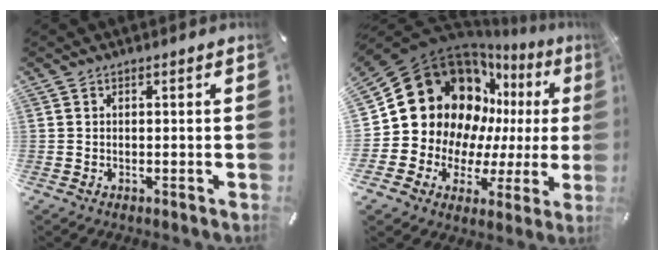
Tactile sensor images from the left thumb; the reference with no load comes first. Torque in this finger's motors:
{"motor_torque": [1.59, 3.42, 2.03, 0.02, 0.68]}